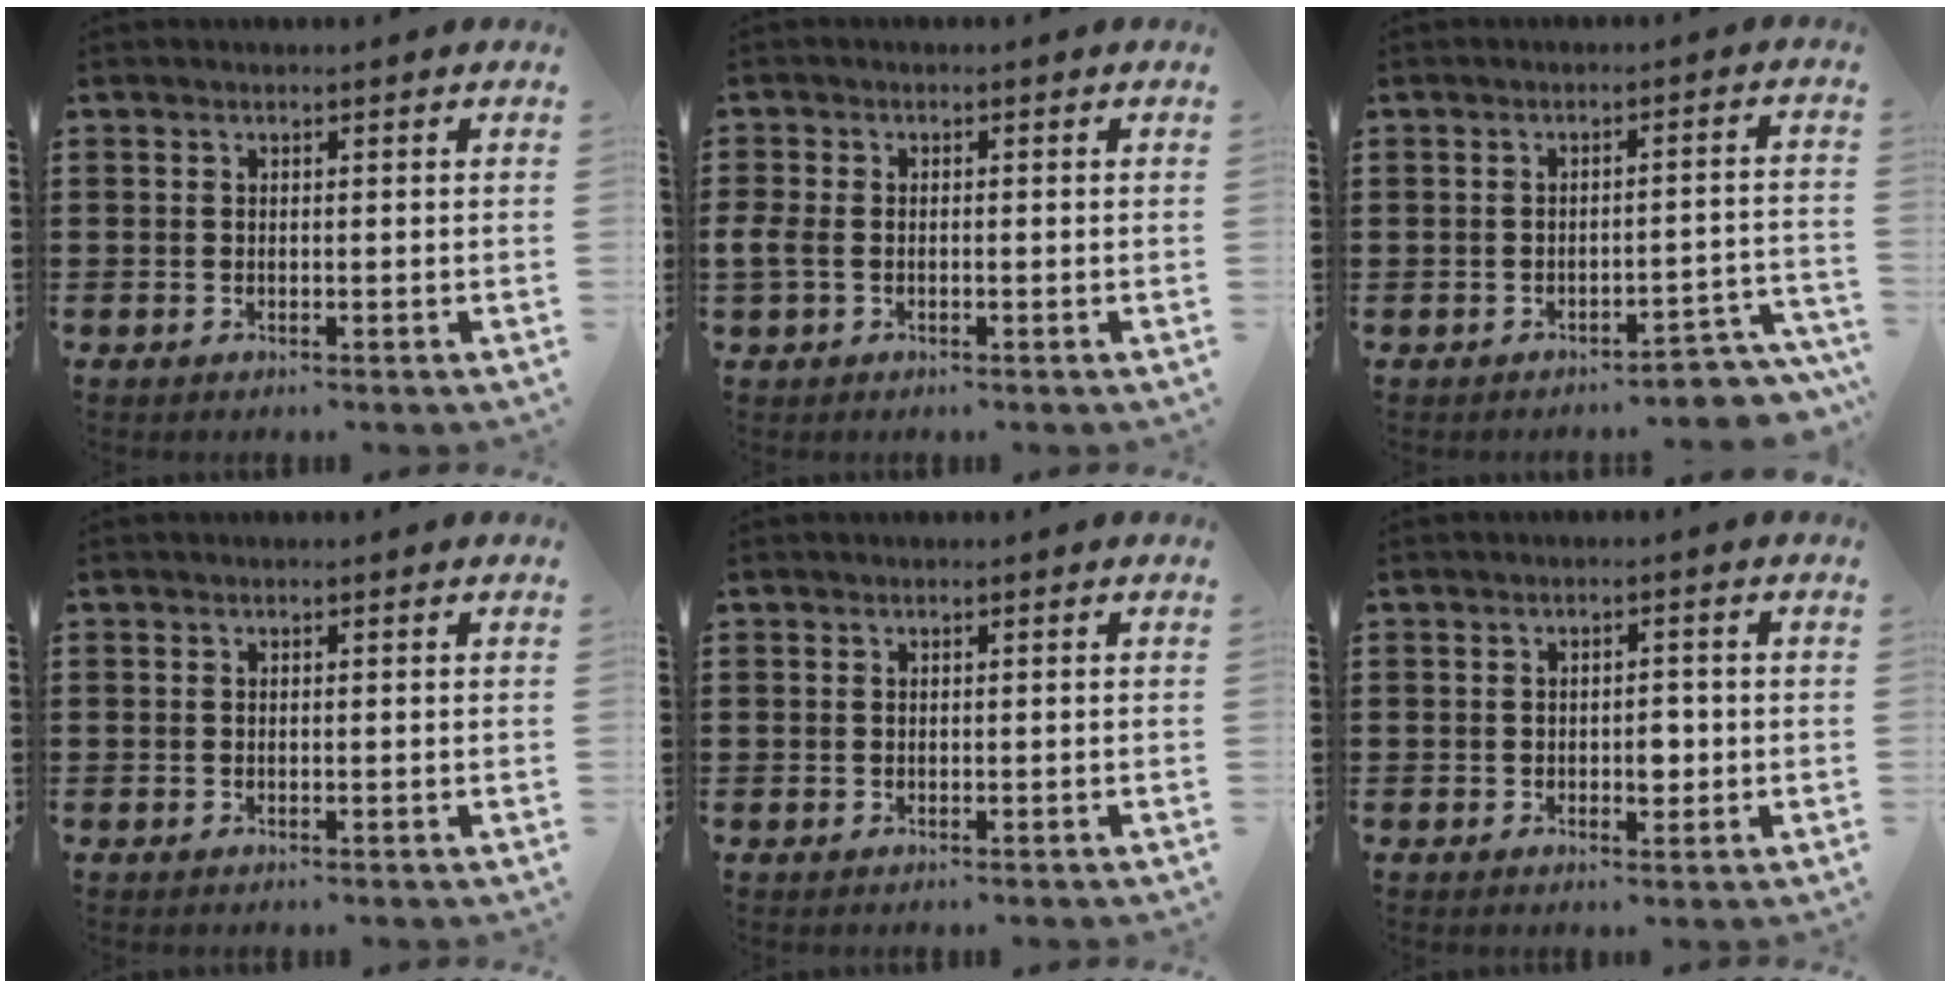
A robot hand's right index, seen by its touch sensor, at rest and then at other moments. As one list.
[{"total": 2.0, "force": [-0.8, 1.1, 1.5], "torque": [-0.045, -0.006, -0.020]}, {"total": 3.2, "force": [-3.1, 0.4, 0.9], "torque": [-0.018, 0.002, -0.065]}, {"total": 0.0}, {"total": 0.0}, {"total": 2.8, "force": [-0.5, 1.4, 2.3], "torque": [-0.036, -0.002, -0.011]}]